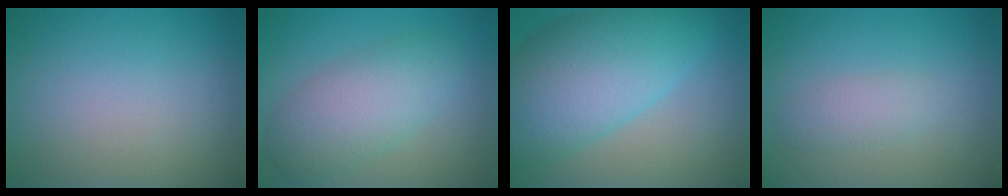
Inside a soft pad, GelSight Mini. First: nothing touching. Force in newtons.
{"total": 5.4, "press": 5.4, "slide": 0.1}
{"total": 10.3, "press": 10.3, "slide": 0.4}
{"total": 1.7, "press": 1.7, "slide": 0.1}